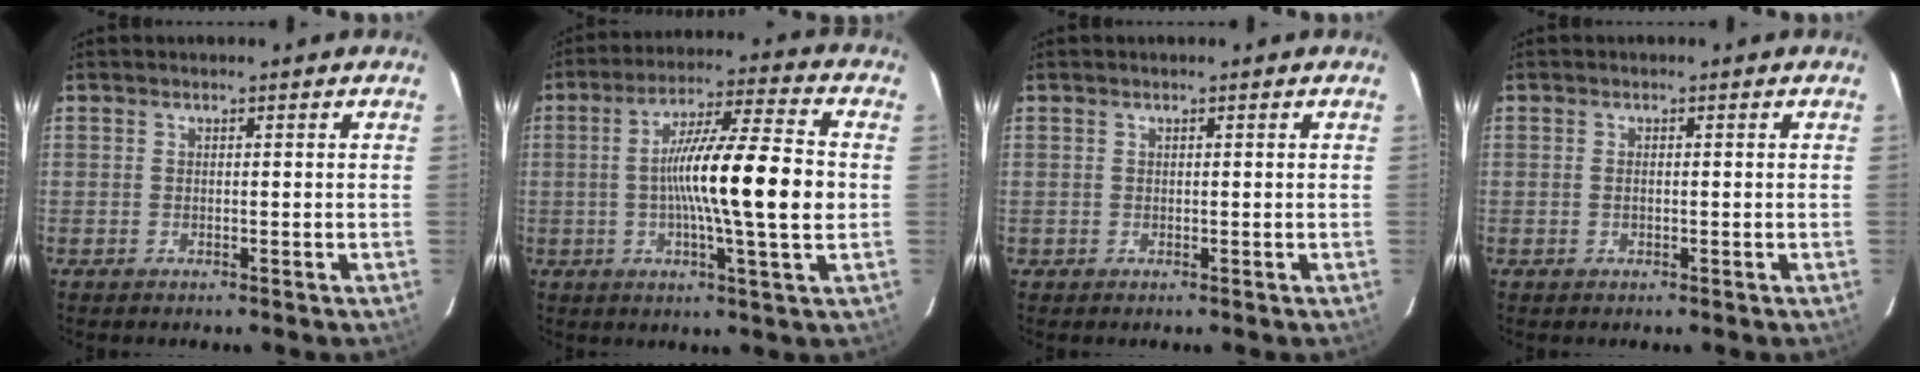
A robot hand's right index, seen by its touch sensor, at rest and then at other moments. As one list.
[{"total": 15.2, "force": [-0.7, 0.7, 15.1], "torque": [-0.249, 0.006, -0.017]}, {"total": 0.6, "force": [0.0, 0.6, -0.1], "torque": [0.004, 0.003, 0.000]}, {"total": 0.7, "force": [-0.1, 0.3, 0.6], "torque": [-0.013, 0.001, -0.002]}]